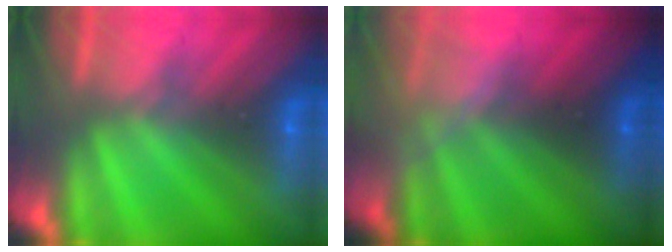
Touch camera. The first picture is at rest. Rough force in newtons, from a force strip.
{"total": 2.4}